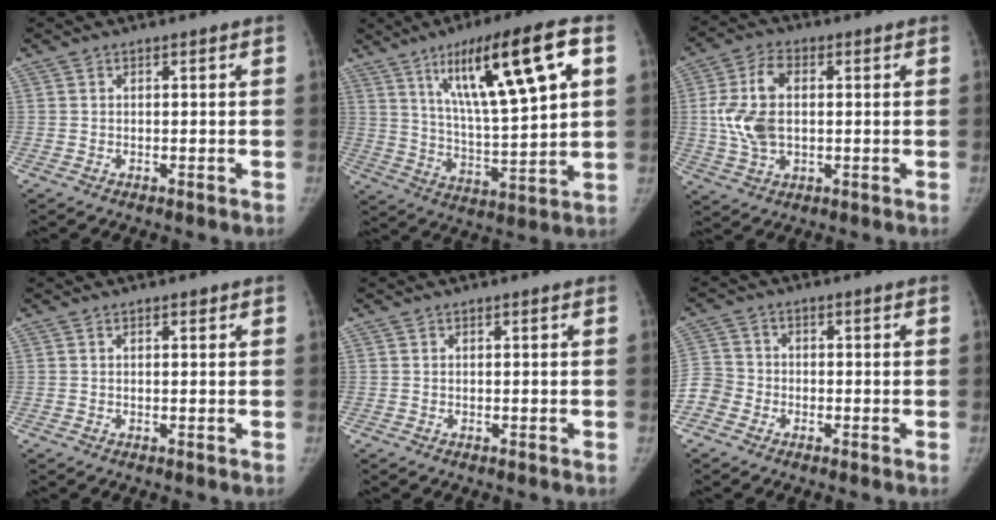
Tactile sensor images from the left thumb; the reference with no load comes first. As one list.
[{"total": 20.8, "force": [8.5, 4.3, 18.4], "torque": [-0.286, -0.017, 0.143]}, {"total": 10.5, "force": [0.7, 6.3, 8.3], "torque": [-0.171, 0.009, 0.018]}, {"total": 0.7, "force": [0.4, 0.3, 0.5], "torque": [-0.006, -0.001, 0.004]}, {"total": 0.0}, {"total": 4.7, "force": [-2.4, 3.9, 1.0], "torque": [-0.008, 0.013, -0.057]}]